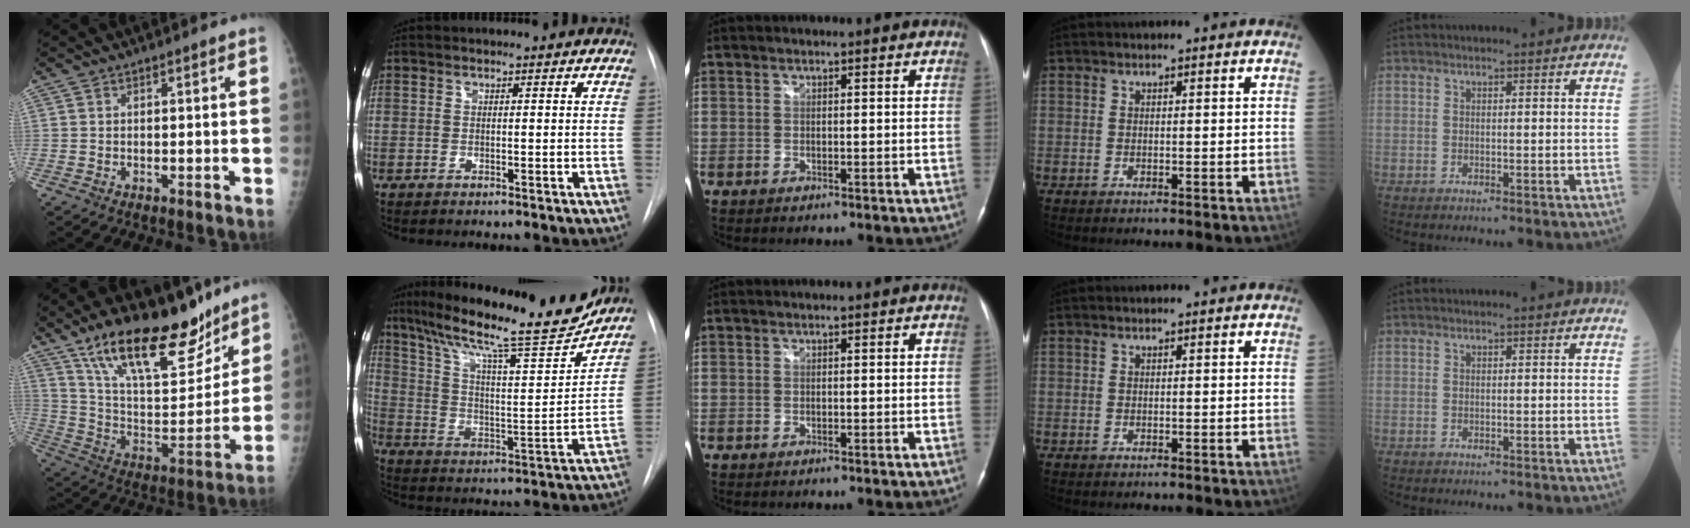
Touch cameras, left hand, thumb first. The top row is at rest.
{"thumb": {"total": 24.6, "force": [17.2, 9.4, 14.9], "torque": [-0.200, -0.073, 0.292]}, "index": {"total": 22.0, "force": [18.3, 2.1, 12.0], "torque": [-0.208, -0.012, 0.279]}}